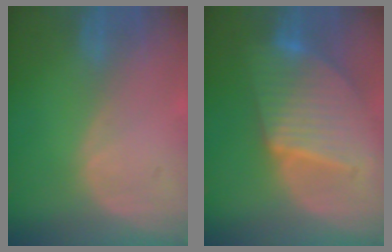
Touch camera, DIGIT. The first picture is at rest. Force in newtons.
{"total": 10.0, "press": 10.0, "slide": 0.8}